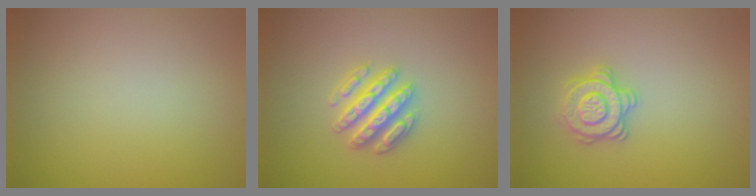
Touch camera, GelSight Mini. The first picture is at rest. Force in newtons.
{"total": 3.5, "press": 3.4, "slide": 0.8}
{"total": 2.8, "press": 2.7, "slide": 0.7}